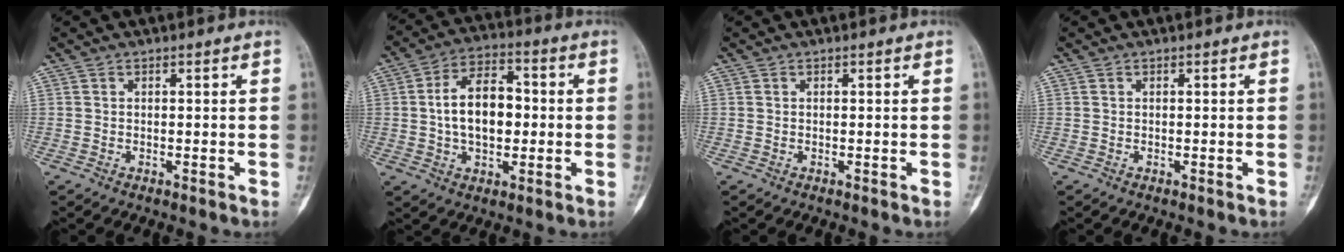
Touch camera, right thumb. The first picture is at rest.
{"total": 11.8, "force": [0.1, 7.2, 9.4], "torque": [-0.140, 0.022, -0.003]}
{"total": 0.0}
{"total": 0.0}